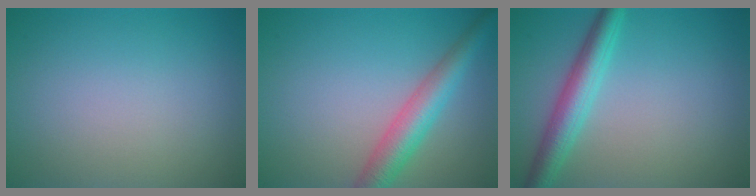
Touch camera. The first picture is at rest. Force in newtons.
{"total": 4.5, "press": 4.5, "slide": 0.2}
{"total": 4.0, "press": 4.0, "slide": 0.3}